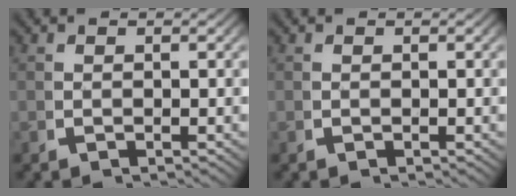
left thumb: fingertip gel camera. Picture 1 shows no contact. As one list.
[{"total": 0.0}]